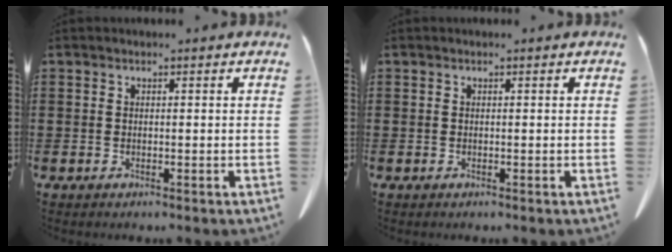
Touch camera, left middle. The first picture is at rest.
{"total": 0.0}